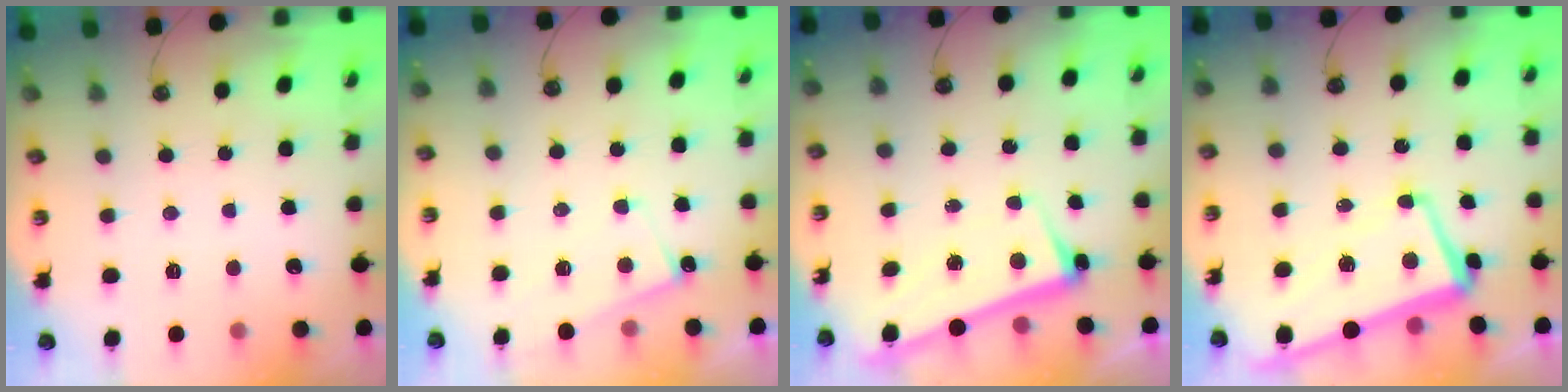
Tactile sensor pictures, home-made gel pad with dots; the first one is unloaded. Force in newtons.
{"total": 4.4, "press": 4.4, "slide": 0.4}
{"total": 2.8, "press": 2.6, "slide": 0.9}
{"total": 2.2, "press": 1.4, "slide": 1.8}